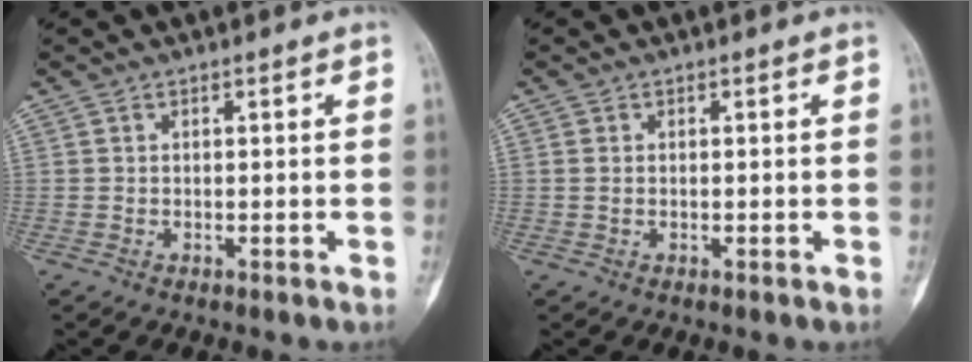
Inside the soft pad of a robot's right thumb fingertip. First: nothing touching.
{"total": 0.6, "force": [0.1, 0.5, 0.4], "torque": [-0.009, 0.001, 0.003]}